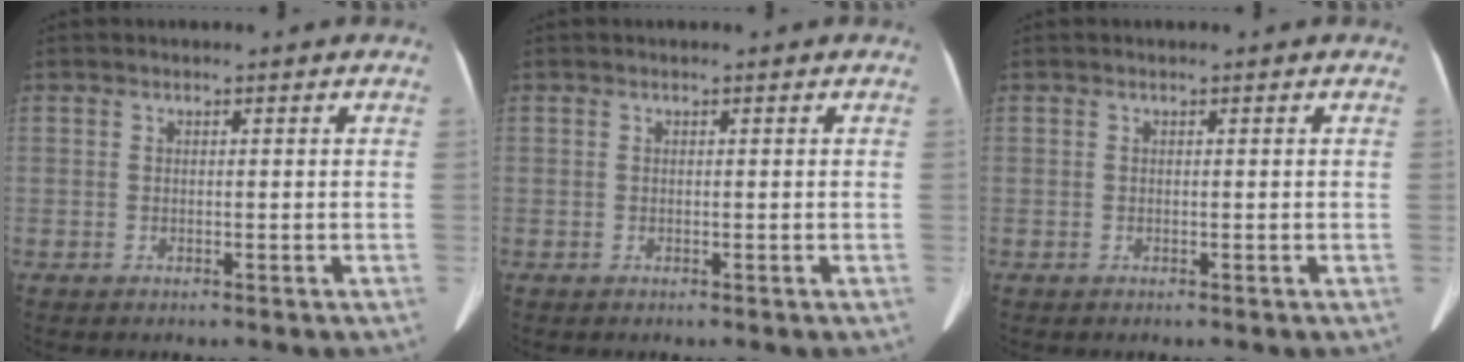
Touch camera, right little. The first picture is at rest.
{"total": 0.0}
{"total": 0.0}